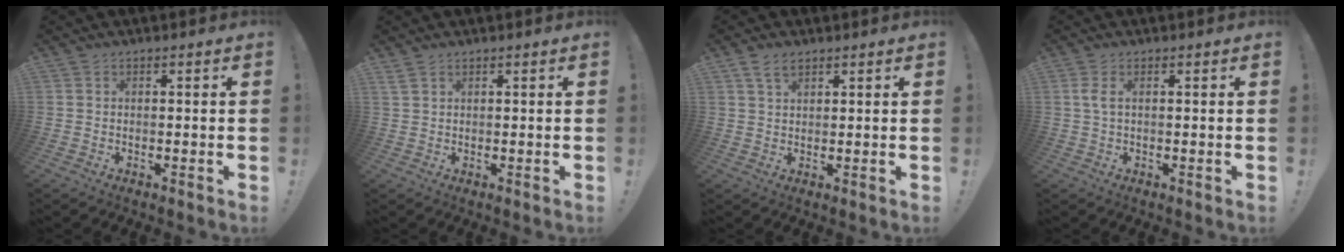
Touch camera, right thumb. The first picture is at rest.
{"total": 1.9, "force": [1.4, 0.8, 1.1], "torque": [-0.022, -0.001, 0.027]}
{"total": 4.1, "force": [2.8, 2.0, 2.3], "torque": [-0.033, -0.010, 0.050]}
{"total": 2.4, "force": [0.6, 0.8, 2.2], "torque": [-0.047, 0.003, 0.011]}